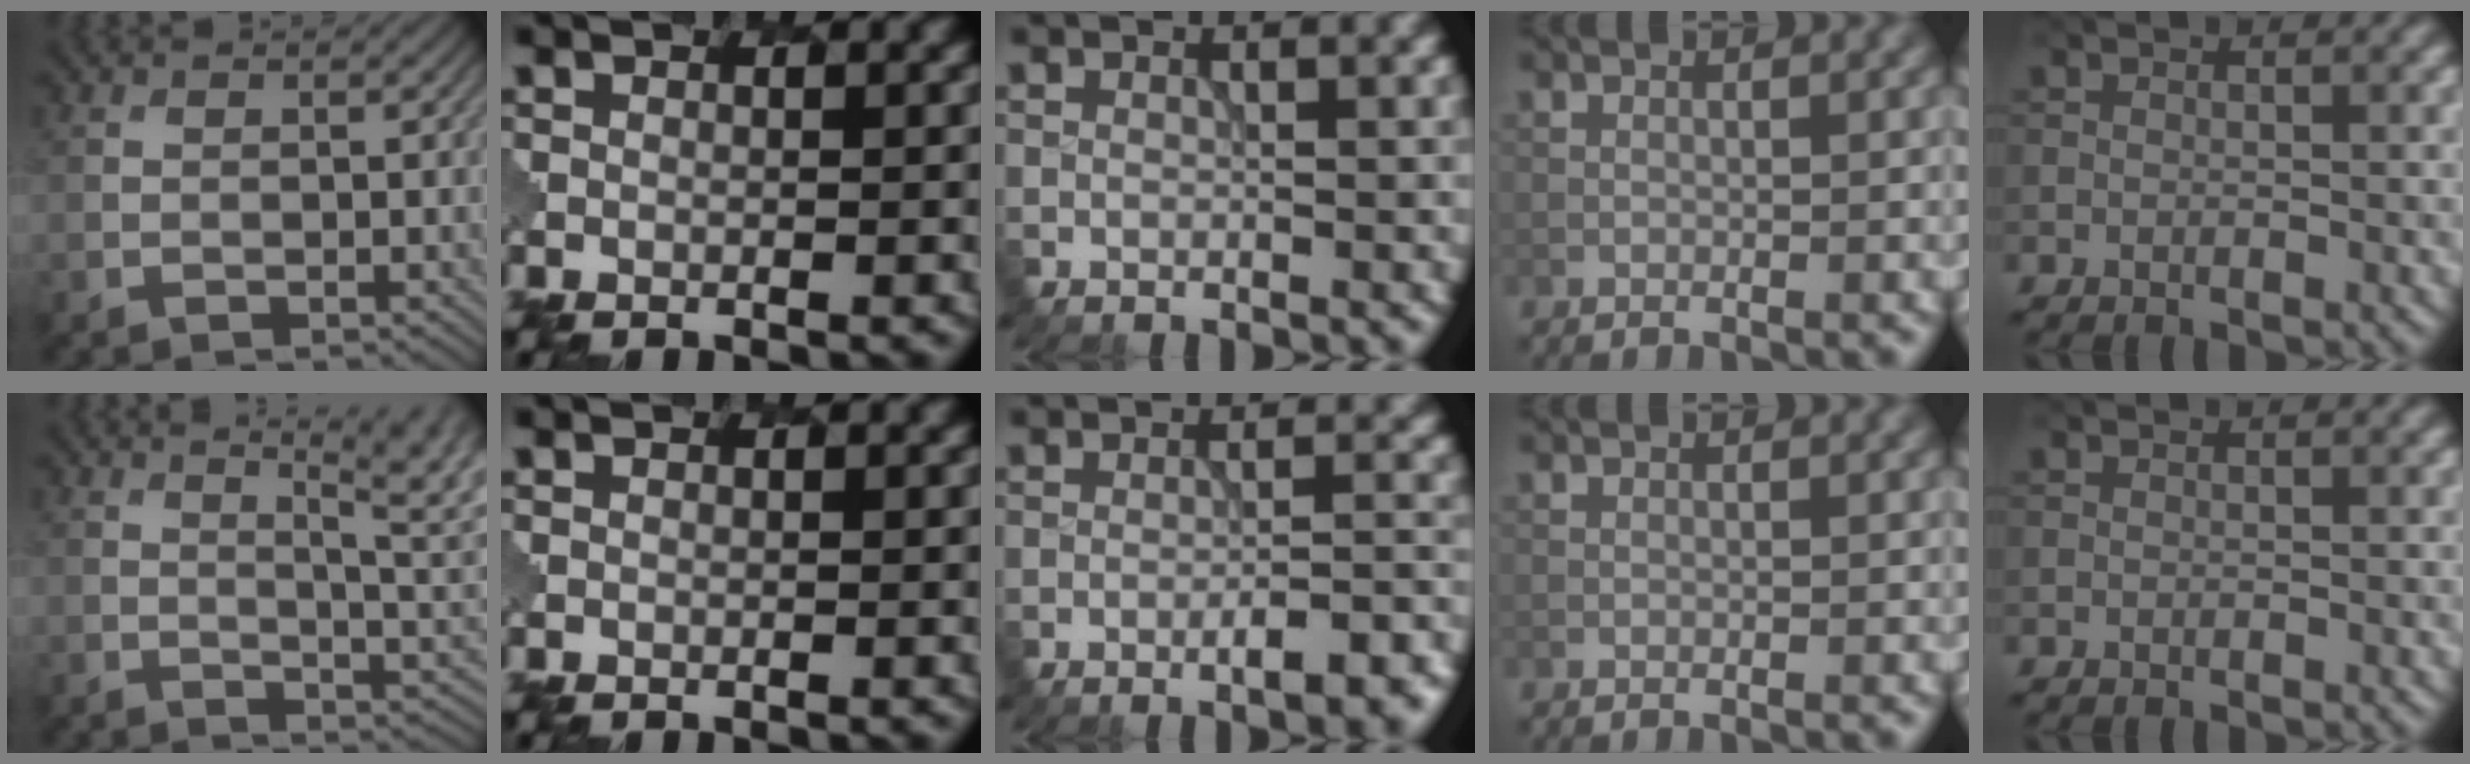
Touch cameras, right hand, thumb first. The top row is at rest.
{"thumb": {"total": 12.0, "force": [5.4, 4.3, 9.8], "torque": [-0.122, 0.032, 0.067]}, "middle": {"total": 4.6, "force": [-2.4, 1.2, 3.8], "torque": [-0.052, 0.007, -0.027]}}